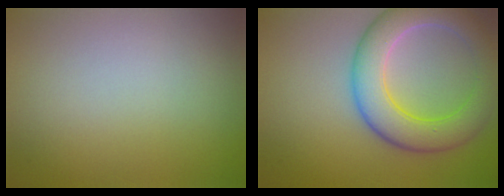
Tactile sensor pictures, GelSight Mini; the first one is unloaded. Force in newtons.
{"total": 7.0, "press": 7.0, "slide": 0.5}